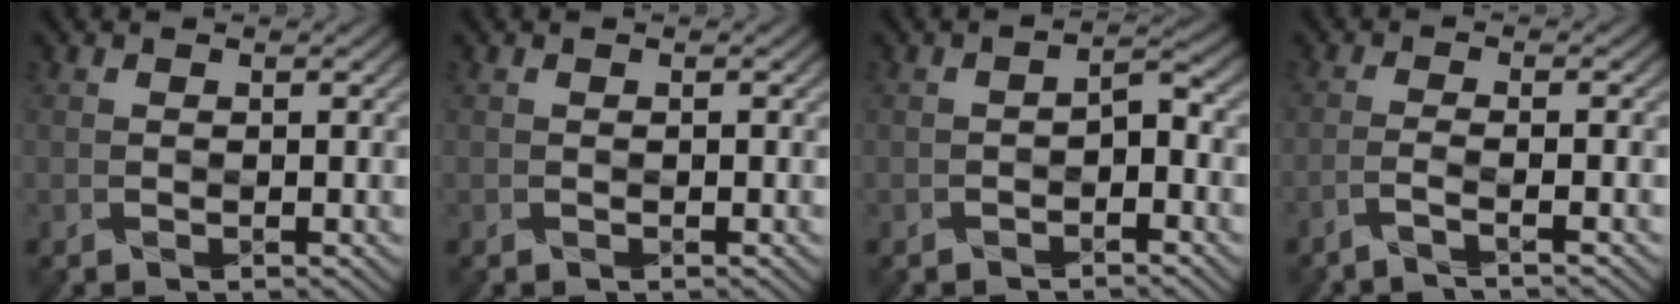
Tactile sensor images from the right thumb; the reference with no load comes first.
{"total": 0.0}
{"total": 1.8, "force": [-1.2, 0.6, 1.3], "torque": [-0.019, 0.008, -0.022]}
{"total": 2.3, "force": [-1.8, 0.2, 1.5], "torque": [-0.016, 0.007, -0.054]}